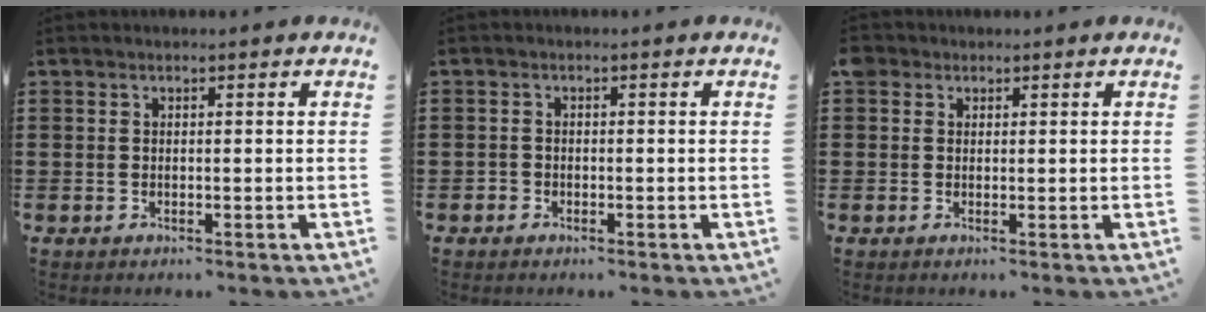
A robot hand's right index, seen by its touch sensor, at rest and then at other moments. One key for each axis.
{"total": 1.0, "fx": -0.8, "fy": 0.7, "fz": 0.1, "tx": -0.005, "ty": 0.002, "tz": -0.017}
{"total": 1.1, "fx": 0.6, "fy": 0.9, "fz": 0.1, "tx": -0.006, "ty": 0.005, "tz": 0.011}